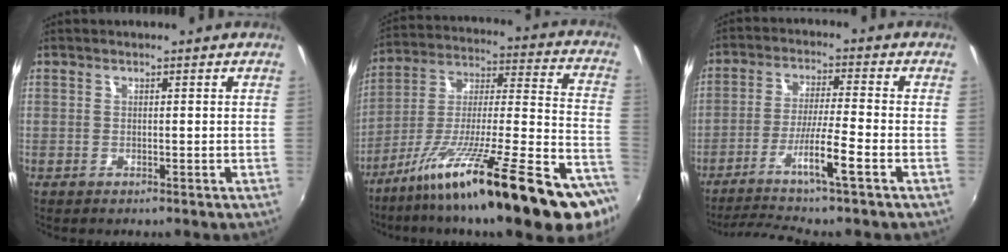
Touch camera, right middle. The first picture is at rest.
{"total": 29.4, "force": [-19.5, 2.6, 21.8], "torque": [-0.309, -0.045, -0.302]}
{"total": 9.5, "force": [-5.6, -1.1, 7.7], "torque": [-0.161, -0.006, -0.099]}